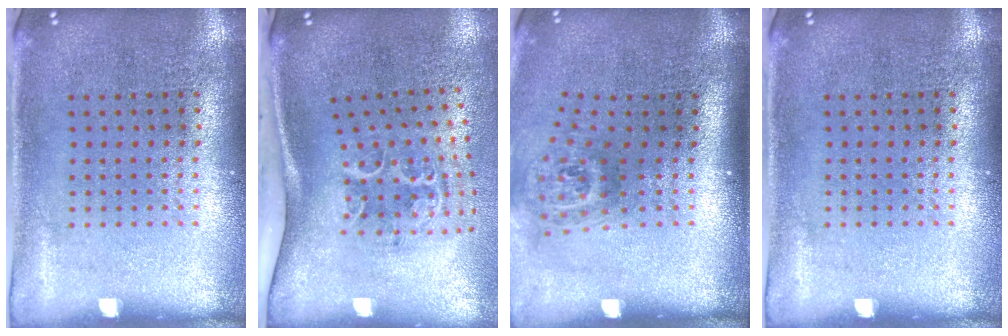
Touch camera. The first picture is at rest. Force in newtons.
{"total": 1.9, "press": 1.4, "slide": 1.3}
{"total": 1.8, "press": 1.2, "slide": 1.4}
{"total": 0.0}